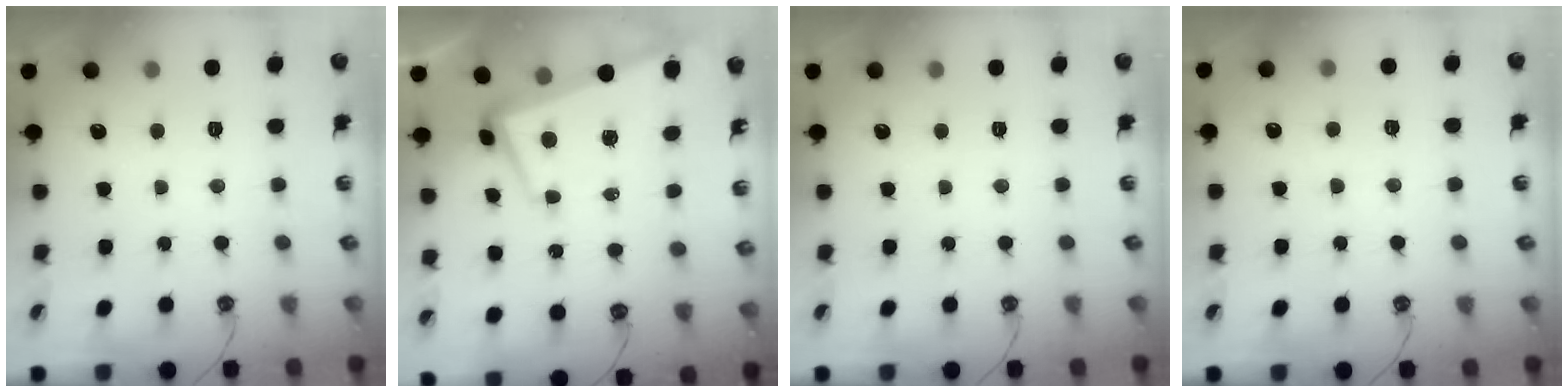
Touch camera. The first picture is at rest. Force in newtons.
{"total": 1.7, "press": 0.4, "slide": 1.7}
{"total": 0.0}
{"total": 1.0, "press": 1.0, "slide": 0.3}